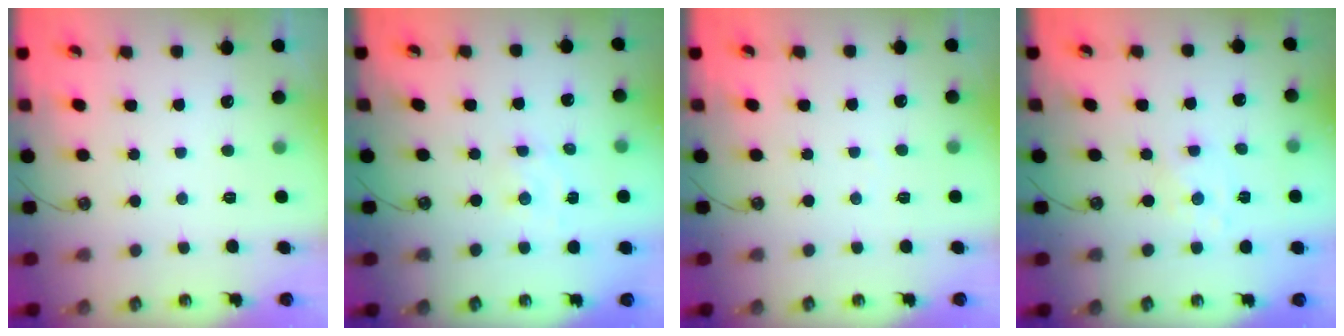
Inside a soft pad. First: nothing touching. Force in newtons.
{"total": 2.1, "press": 2.0, "slide": 0.3}
{"total": 2.6, "press": 2.6, "slide": 0.4}
{"total": 2.0, "press": 2.0, "slide": 0.3}